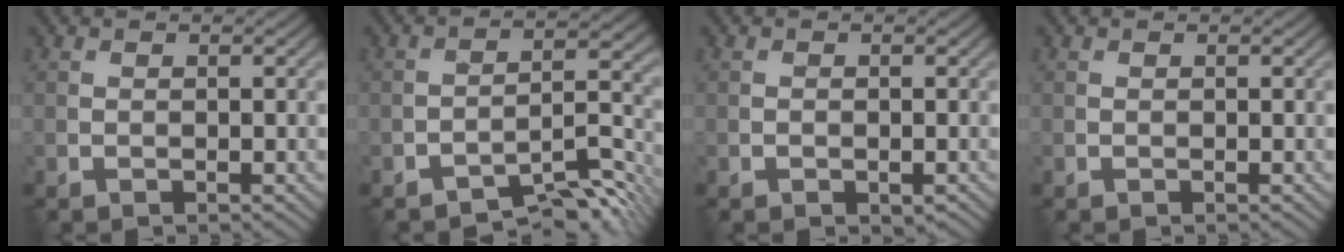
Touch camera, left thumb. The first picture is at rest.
{"total": 7.0, "force": [-5.4, 2.2, 4.0], "torque": [-0.046, 0.009, -0.095]}
{"total": 1.1, "force": [-0.6, 0.6, 0.8], "torque": [-0.011, -0.003, -0.009]}
{"total": 0.0}